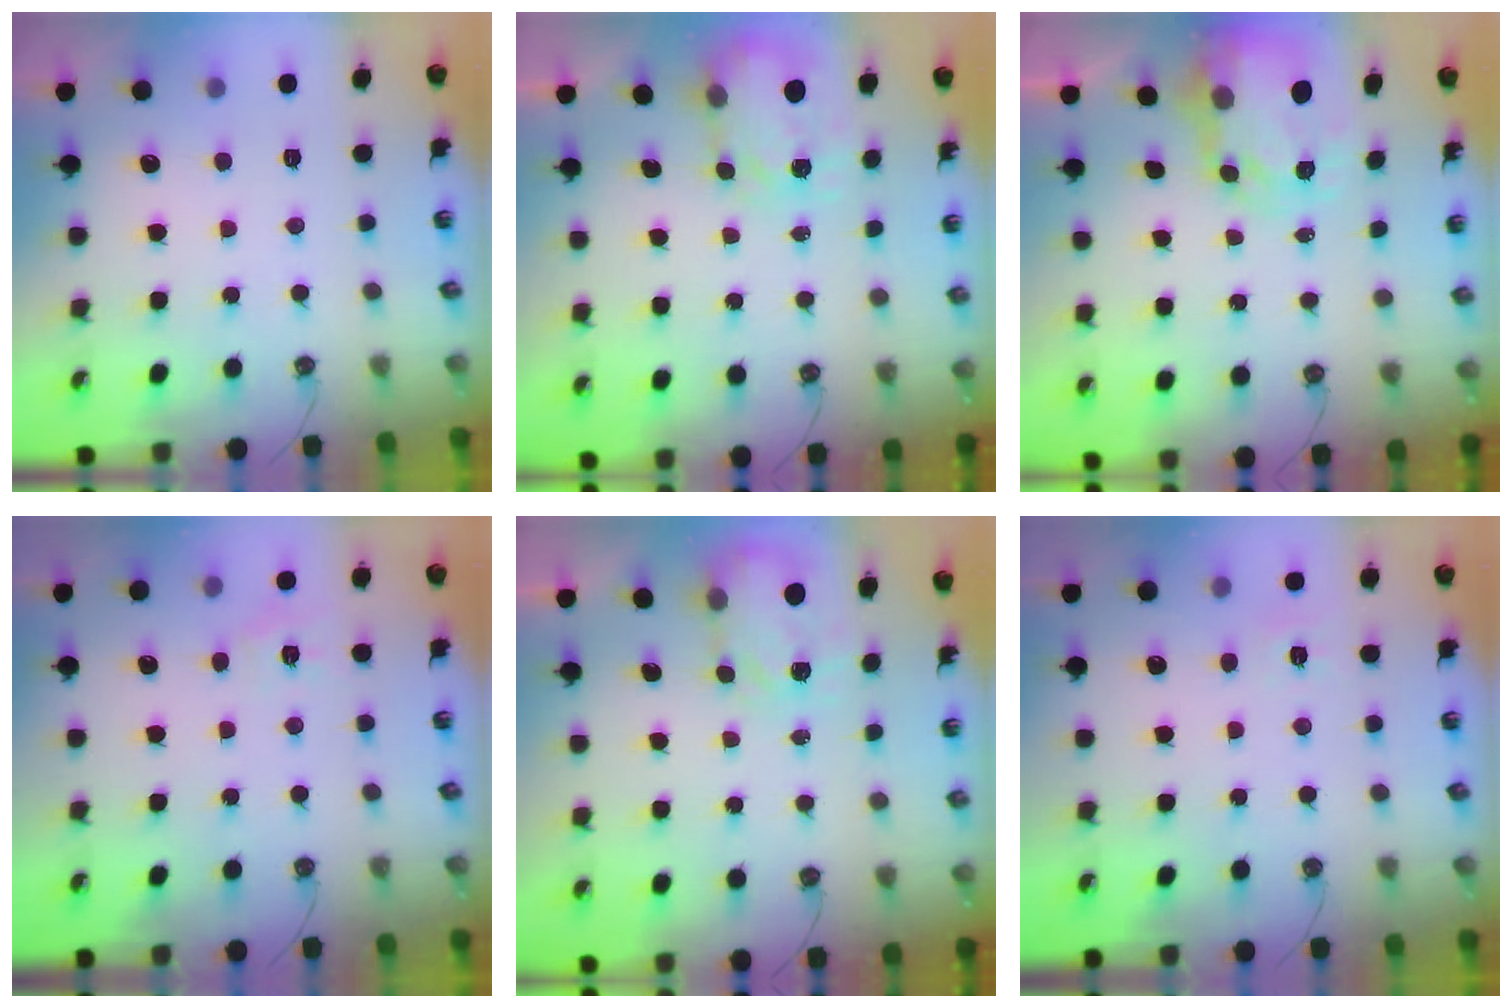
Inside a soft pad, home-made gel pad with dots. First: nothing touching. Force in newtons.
{"total": 3.7, "press": 3.7, "slide": 0.5}
{"total": 6.0, "press": 5.9, "slide": 0.5}
{"total": 4.9, "press": 4.9, "slide": 0.7}
{"total": 3.5, "press": 3.4, "slide": 0.6}
{"total": 5.5, "press": 5.5, "slide": 0.5}